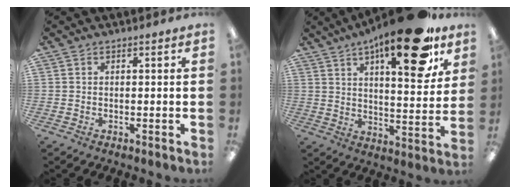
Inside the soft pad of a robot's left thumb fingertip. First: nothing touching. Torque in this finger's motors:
{"motor_torque": [1.18, 1.77, 1.36, -1.41, 0.13]}